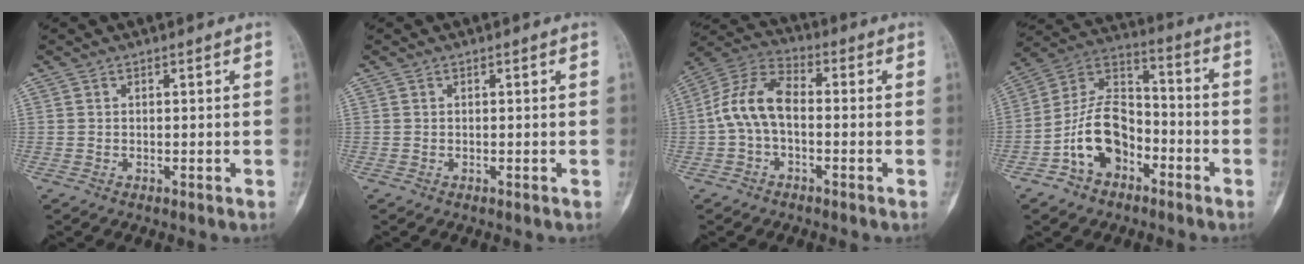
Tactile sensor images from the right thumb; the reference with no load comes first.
{"total": 0.0}
{"total": 10.0, "force": [-1.0, 5.8, 8.1], "torque": [-0.159, 0.033, -0.030]}
{"total": 14.1, "force": [-5.8, 9.3, 8.8], "torque": [-0.141, 0.062, -0.112]}